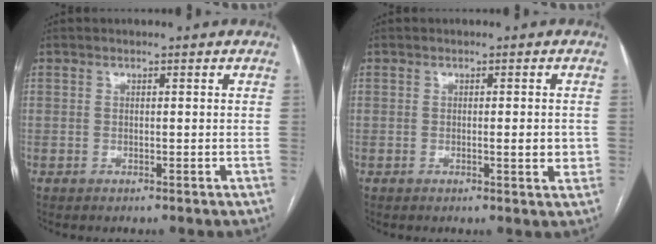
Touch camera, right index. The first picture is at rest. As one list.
[{"total": 2.9, "force": [-0.3, 0.6, 2.8], "torque": [-0.037, -0.003, -0.004]}]